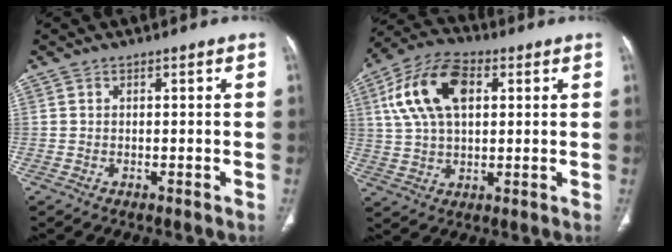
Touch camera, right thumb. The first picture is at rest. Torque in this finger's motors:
{"motor_torque": [-0.29, 0.71, 1.10, -0.13, 0.18]}